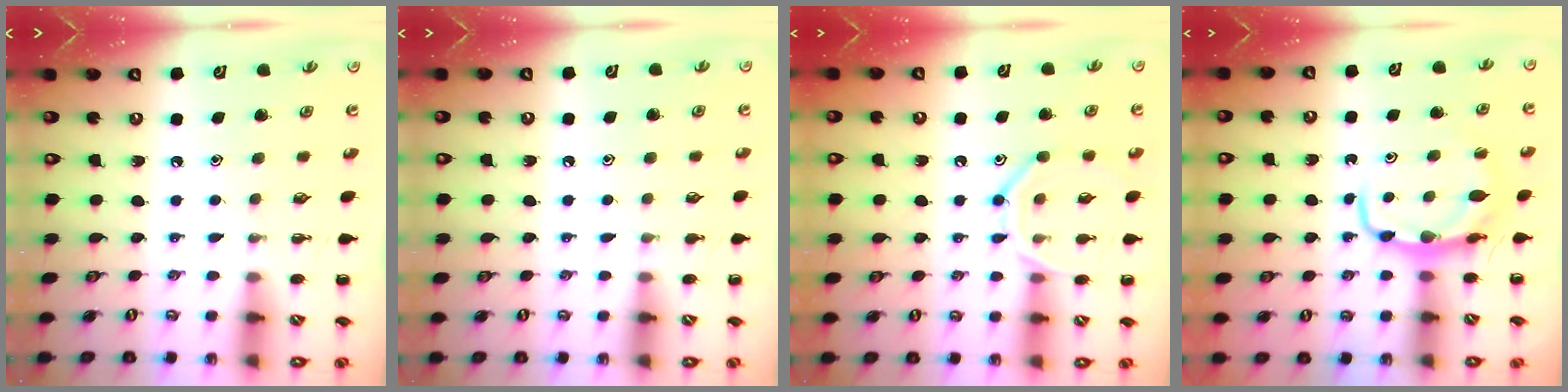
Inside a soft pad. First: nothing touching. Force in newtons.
{"total": 3.6, "press": 3.4, "slide": 1.3}
{"total": 11.3, "press": 11.3, "slide": 0.8}
{"total": 6.6, "press": 6.5, "slide": 0.8}